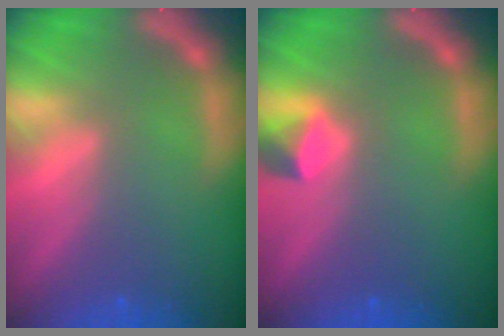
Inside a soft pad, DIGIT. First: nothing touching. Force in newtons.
{"total": 1.9}